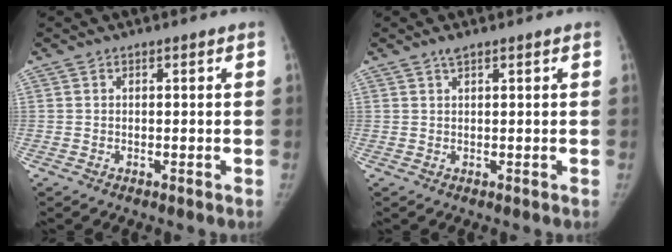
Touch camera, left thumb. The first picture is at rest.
{"total": 1.1, "force": [0.9, 0.2, 0.7], "torque": [-0.007, 0.001, 0.017]}